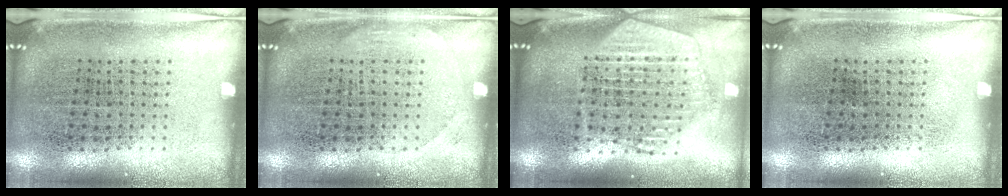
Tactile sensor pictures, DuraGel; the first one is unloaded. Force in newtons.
{"total": 0.8, "press": 0.8, "slide": 0.2}
{"total": 2.3, "press": 2.0, "slide": 1.1}
{"total": 0.0}